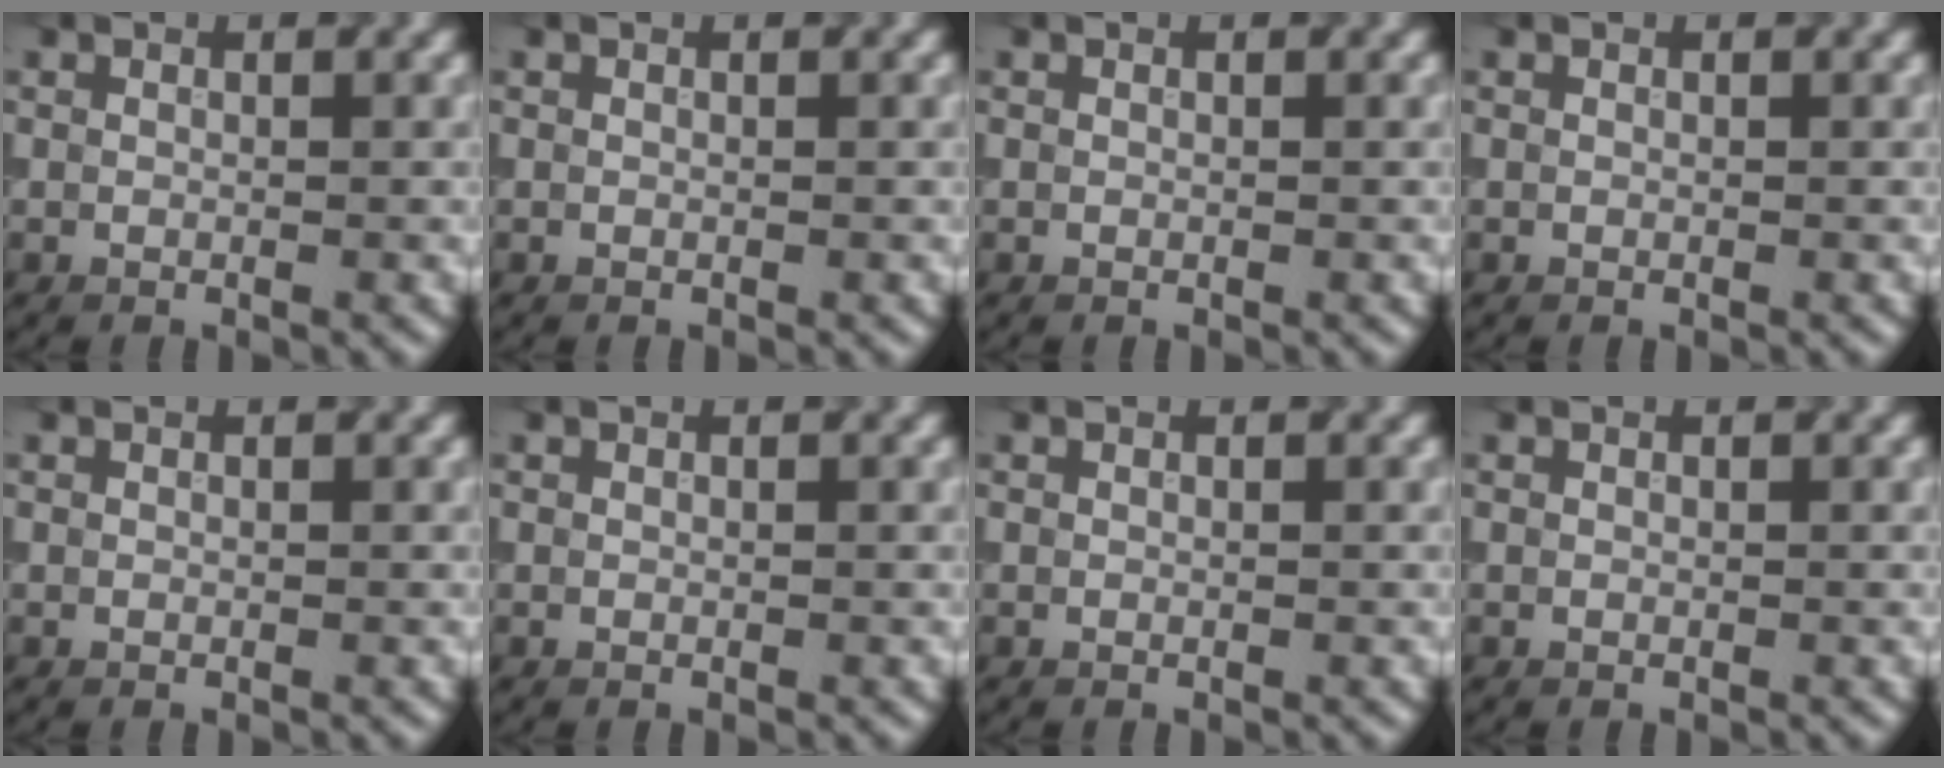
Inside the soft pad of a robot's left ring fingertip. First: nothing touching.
{"total": 0.0}
{"total": 0.0}
{"total": 0.0}
{"total": 0.0}
{"total": 0.0}
{"total": 0.0}
{"total": 0.0}